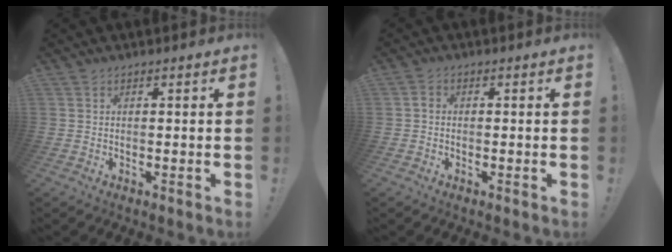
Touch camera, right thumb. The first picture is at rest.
{"total": 1.4, "force": [-0.6, 1.1, 0.6], "torque": [-0.010, 0.006, -0.011]}